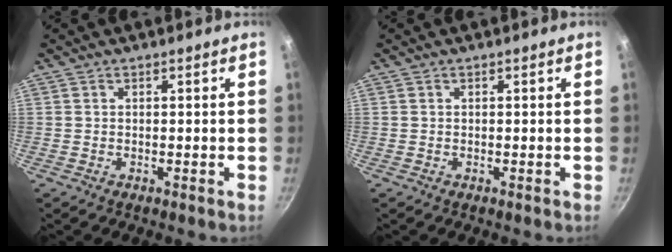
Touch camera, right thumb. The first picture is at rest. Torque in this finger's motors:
{"motor_torque": [0.00, 0.00, -0.01, 0.34, 0.00]}